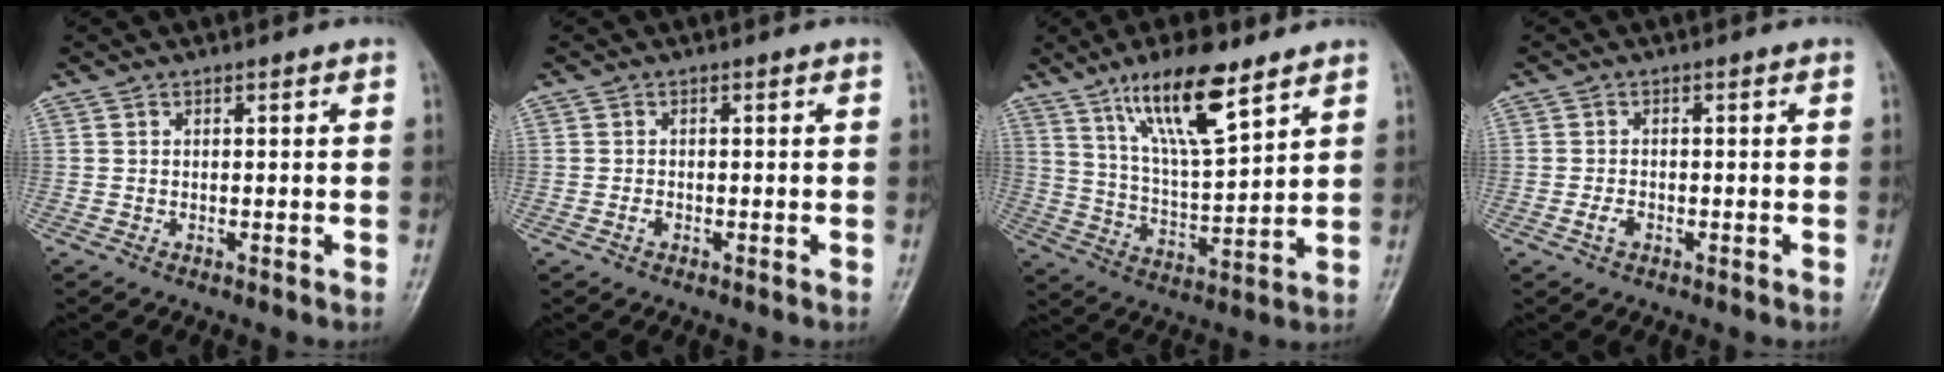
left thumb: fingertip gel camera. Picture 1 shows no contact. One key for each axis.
{"total": 0.9, "fx": -0.5, "fy": 0.6, "fz": 0.6, "tx": -0.011, "ty": 0.003, "tz": -0.009}
{"total": 14.5, "fx": 9.1, "fy": 3.9, "fz": 10.6, "tx": -0.169, "ty": -0.047, "tz": 0.171}
{"total": 2.0, "fx": -0.9, "fy": 1.2, "fz": 1.3, "tx": -0.026, "ty": 0.007, "tz": -0.018}